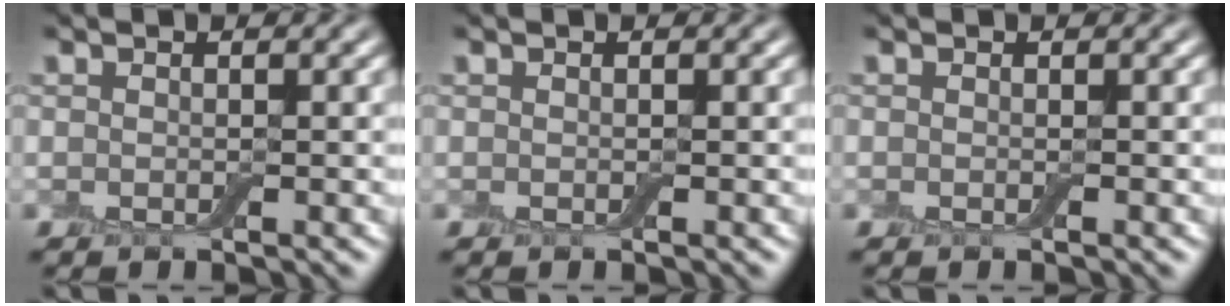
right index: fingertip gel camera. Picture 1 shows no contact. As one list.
[{"total": 0.0}, {"total": 0.0}]